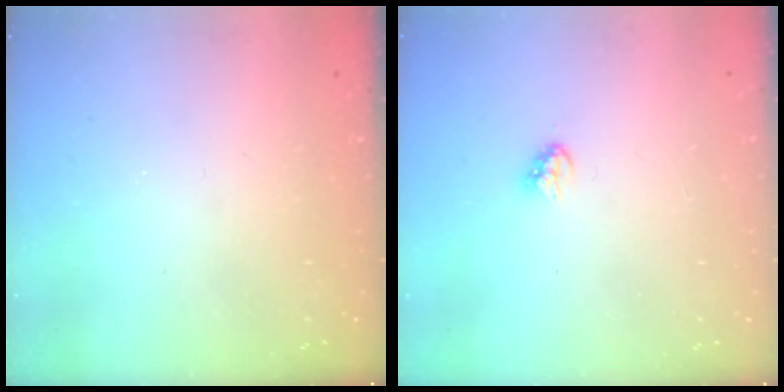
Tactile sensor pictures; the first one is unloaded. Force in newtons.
{"total": 3.2, "press": 3.1, "slide": 0.7}